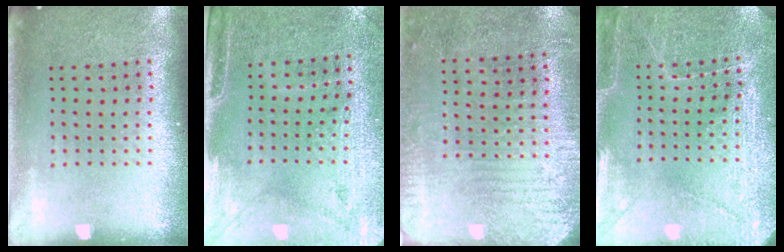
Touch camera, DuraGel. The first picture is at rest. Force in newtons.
{"total": 3.0, "press": 2.5, "slide": 1.5}
{"total": 2.8, "press": 2.6, "slide": 1.2}
{"total": 2.9, "press": 2.9, "slide": 0.2}